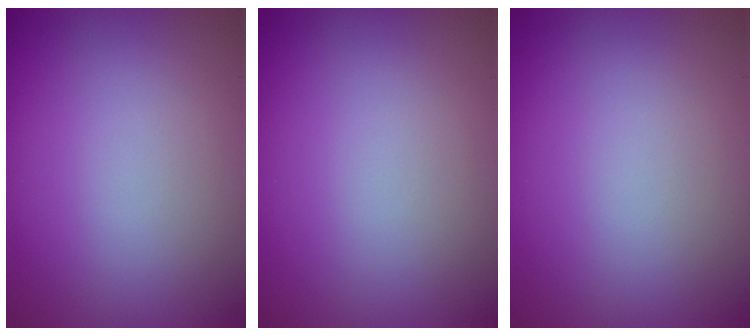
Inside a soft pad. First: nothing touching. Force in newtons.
{"total": 0.0}
{"total": 0.0}